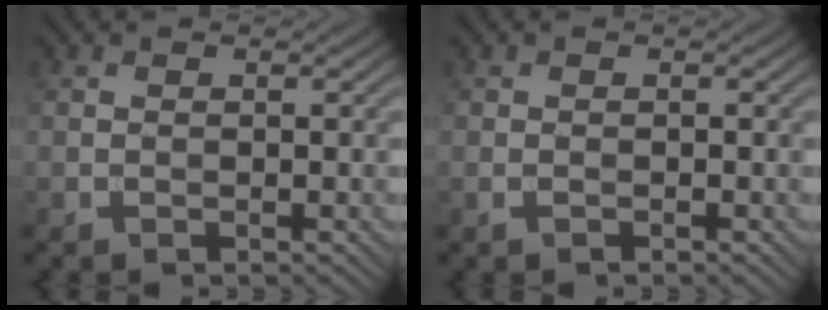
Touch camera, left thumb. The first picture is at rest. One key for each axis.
{"total": 0.6, "fx": -0.4, "fy": 0.2, "fz": 0.3, "tx": -0.007, "ty": -0.001, "tz": -0.007}